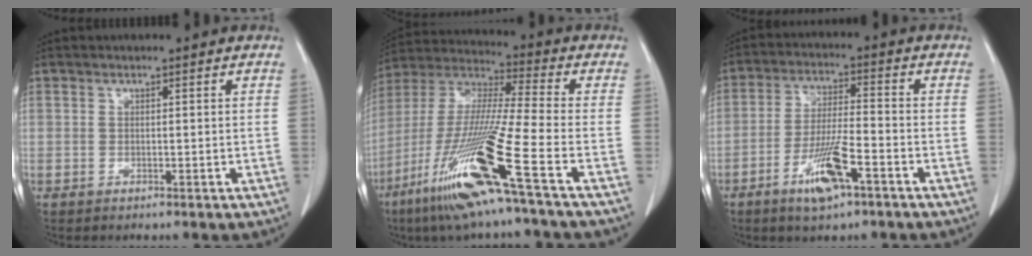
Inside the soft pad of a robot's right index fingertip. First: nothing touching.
{"total": 19.3, "force": [-9.4, -1.1, 16.8], "torque": [-0.369, -0.050, -0.187]}
{"total": 8.9, "force": [-4.7, 1.5, 7.4], "torque": [-0.146, -0.007, -0.084]}